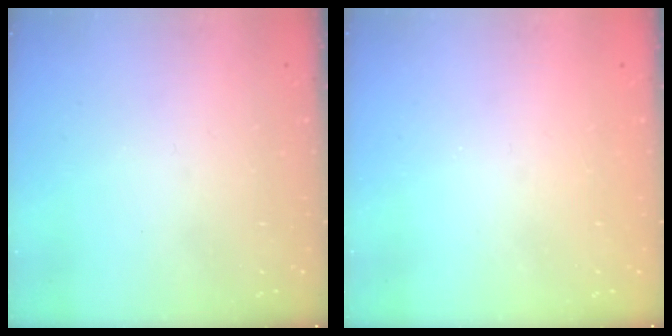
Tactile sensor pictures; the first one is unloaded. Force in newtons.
{"total": 0.8, "press": 0.8, "slide": 0.3}